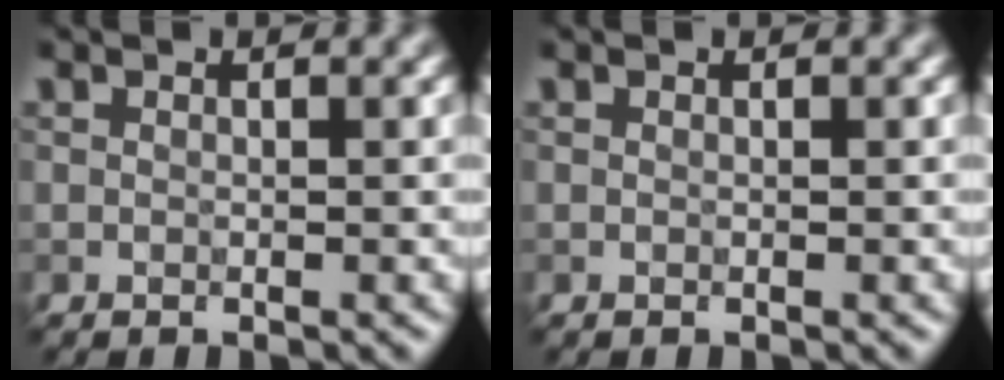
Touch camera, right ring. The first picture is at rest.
{"total": 0.0}